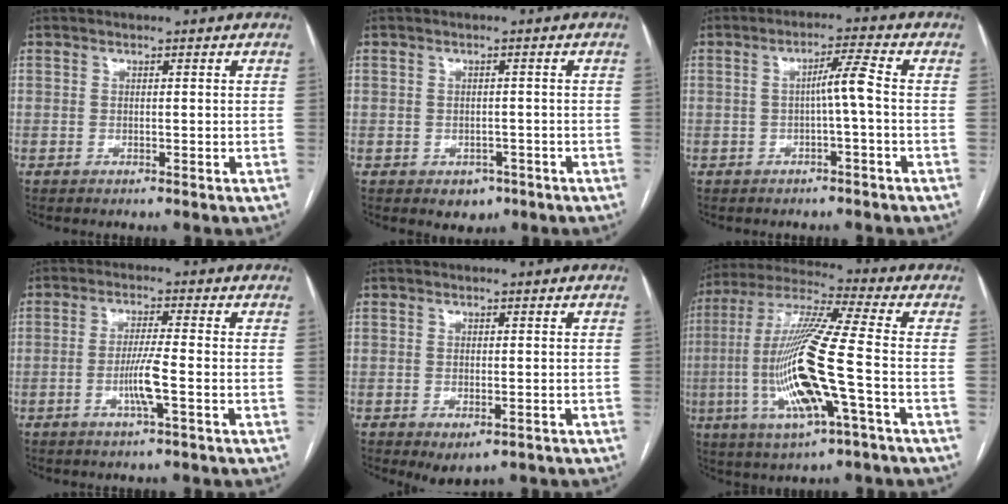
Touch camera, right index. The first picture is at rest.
{"total": 3.0, "force": [-1.6, 2.3, 1.2], "torque": [-0.005, 0.005, -0.011]}
{"total": 3.9, "force": [-0.6, -0.5, 3.8], "torque": [-0.068, 0.012, -0.005]}
{"total": 4.9, "force": [-1.5, -0.4, 4.7], "torque": [-0.093, -0.005, -0.027]}
{"total": 3.4, "force": [-1.8, 1.5, 2.5], "torque": [-0.032, -0.006, -0.016]}
{"total": 17.5, "force": [-3.7, 1.0, 17.1], "torque": [-0.361, -0.008, -0.069]}